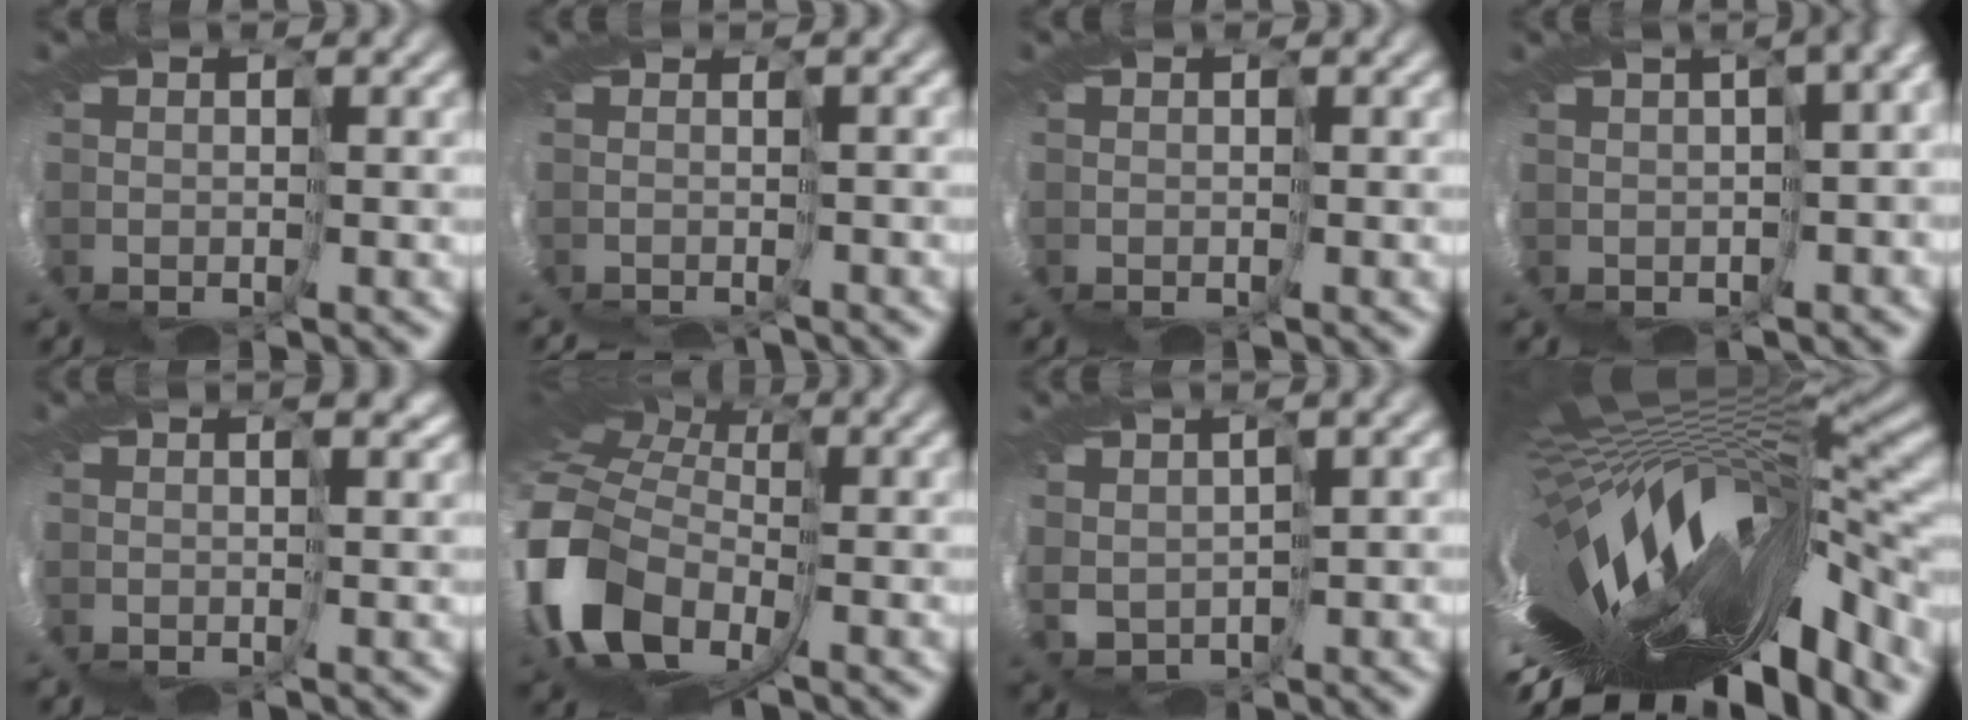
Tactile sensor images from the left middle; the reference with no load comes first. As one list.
[{"total": 4.7, "force": [-2.5, -2.8, -2.8], "torque": [0.049, -0.005, -0.018]}, {"total": 0.0}, {"total": 6.3, "force": [-1.2, 1.5, 6.0], "torque": [-0.075, 0.022, 0.017]}, {"total": 2.4, "force": [0.2, -2.1, -1.3], "torque": [0.012, -0.005, 0.014]}, {"total": 7.5, "force": [-0.5, 5.3, 5.4], "torque": [-0.188, -0.021, -0.004]}, {"total": 2.2, "force": [1.8, -0.3, -1.1], "torque": [-0.006, -0.020, 0.036]}, {"total": 12.2, "force": [-4.1, 0.1, 11.5], "torque": [-0.193, -0.027, -0.060]}]